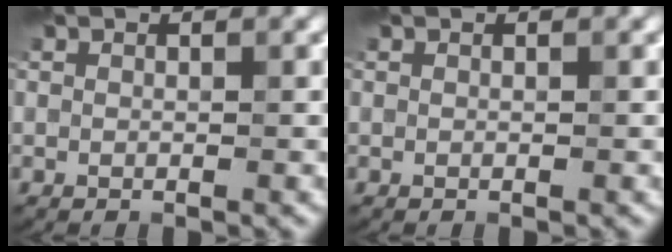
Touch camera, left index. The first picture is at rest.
{"total": 0.0}